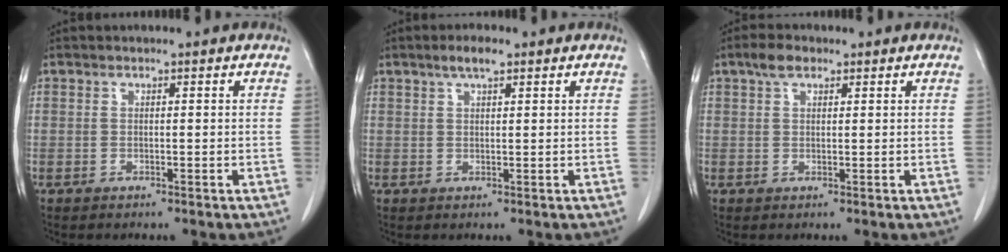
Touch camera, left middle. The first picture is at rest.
{"total": 2.7, "force": [1.8, 0.6, 1.9], "torque": [-0.040, 0.006, 0.031]}
{"total": 2.6, "force": [1.7, 1.3, 1.6], "torque": [-0.034, 0.010, 0.032]}